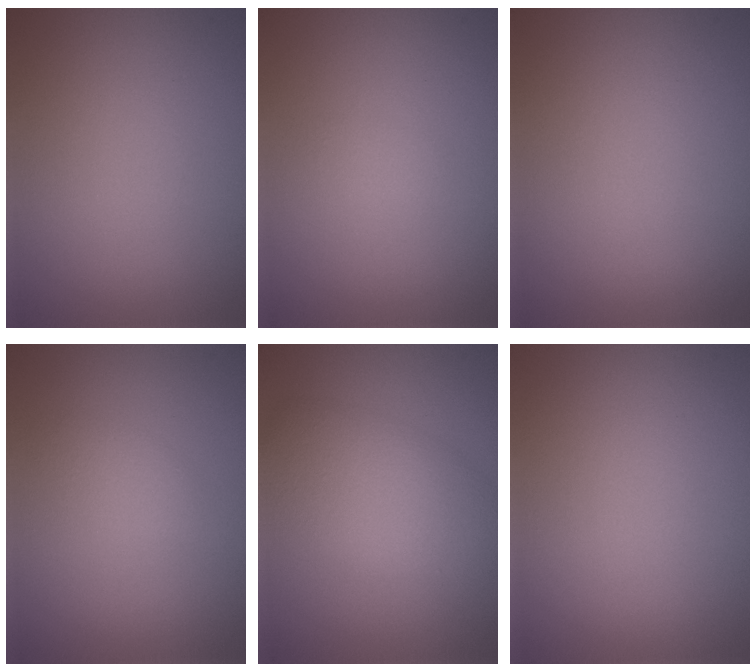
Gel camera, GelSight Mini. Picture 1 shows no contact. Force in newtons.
{"total": 0.6, "press": 0.6, "slide": 0.1}
{"total": 0.0}
{"total": 1.2, "press": 1.2, "slide": 0.1}
{"total": 5.2, "press": 5.2, "slide": 0.0}
{"total": 0.0}